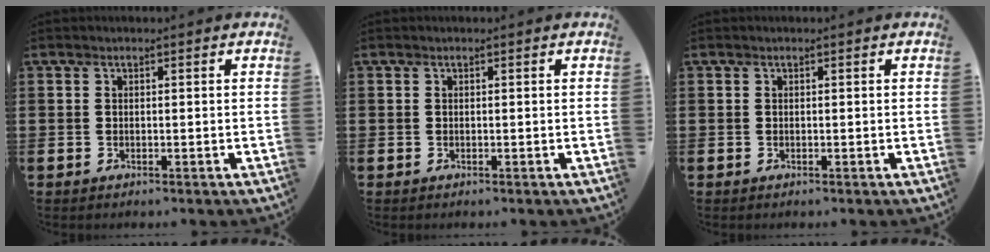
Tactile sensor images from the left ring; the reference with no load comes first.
{"total": 0.0}
{"total": 0.0}